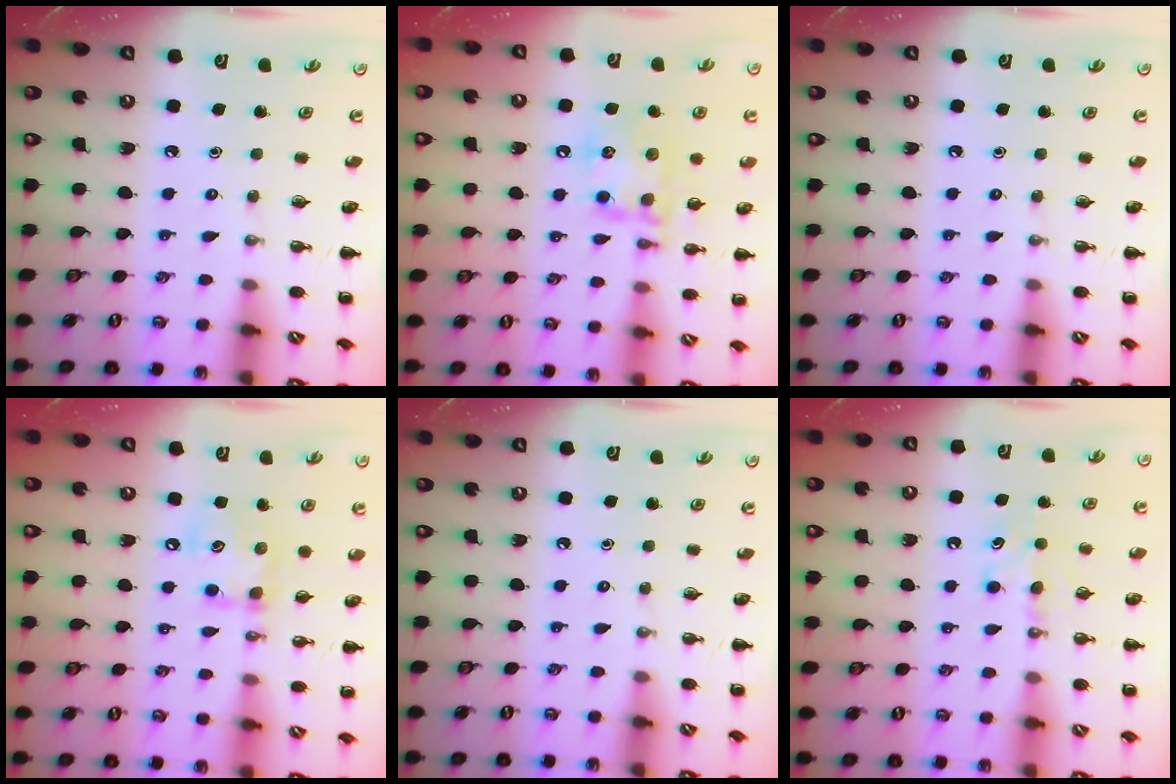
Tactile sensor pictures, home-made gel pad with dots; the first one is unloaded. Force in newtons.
{"total": 14.4, "press": 14.2, "slide": 1.8}
{"total": 0.0}
{"total": 10.1, "press": 10.1, "slide": 0.6}
{"total": 0.0}
{"total": 6.4, "press": 6.2, "slide": 1.6}